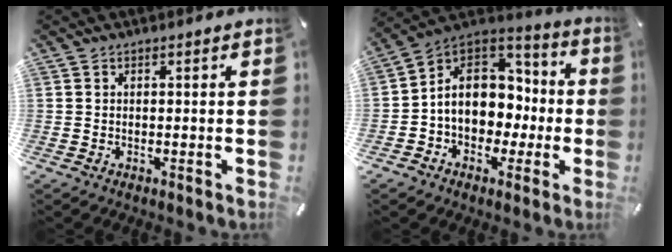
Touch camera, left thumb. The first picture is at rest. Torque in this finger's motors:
{"motor_torque": [0.56, 0.74, 1.01, 0.90, 0.35]}